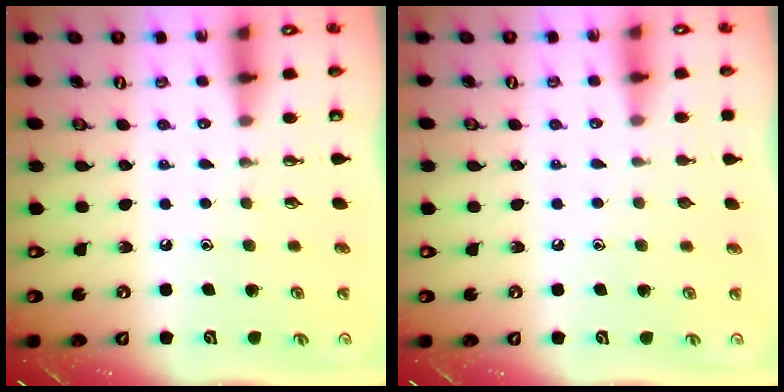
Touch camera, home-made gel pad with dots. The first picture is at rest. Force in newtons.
{"total": 0.0}